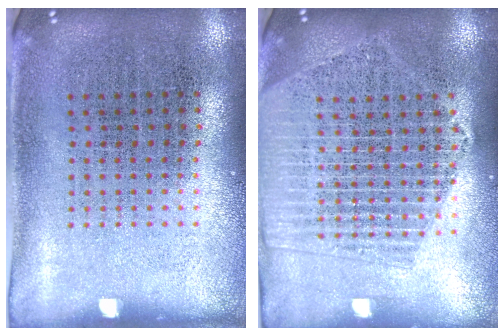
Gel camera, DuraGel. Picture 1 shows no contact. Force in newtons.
{"total": 2.0, "press": 1.8, "slide": 0.9}